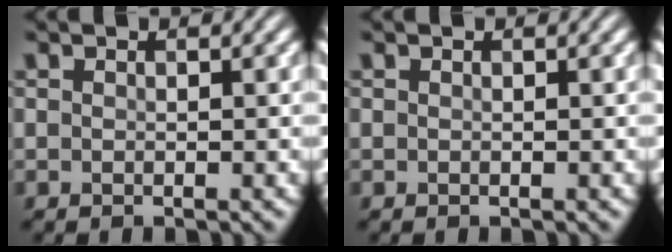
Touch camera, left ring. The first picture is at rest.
{"total": 0.0}